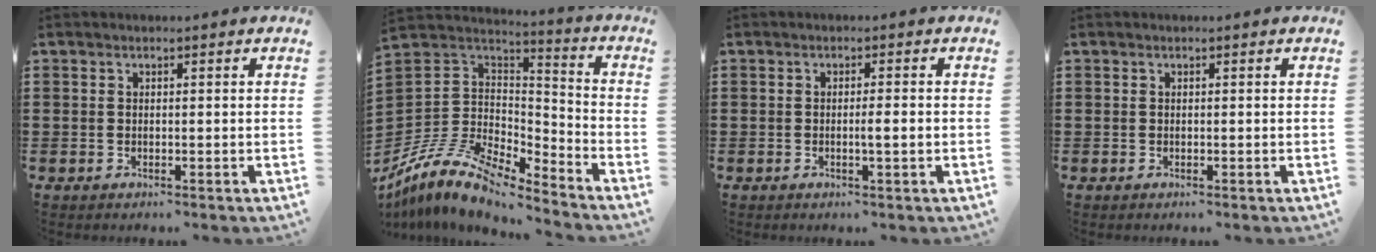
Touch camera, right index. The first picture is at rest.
{"total": 10.5, "force": [-8.3, 3.9, 5.2], "torque": [-0.132, 0.011, -0.173]}
{"total": 1.8, "force": [-0.3, 0.1, 1.8], "torque": [-0.031, -0.002, -0.007]}
{"total": 0.0}